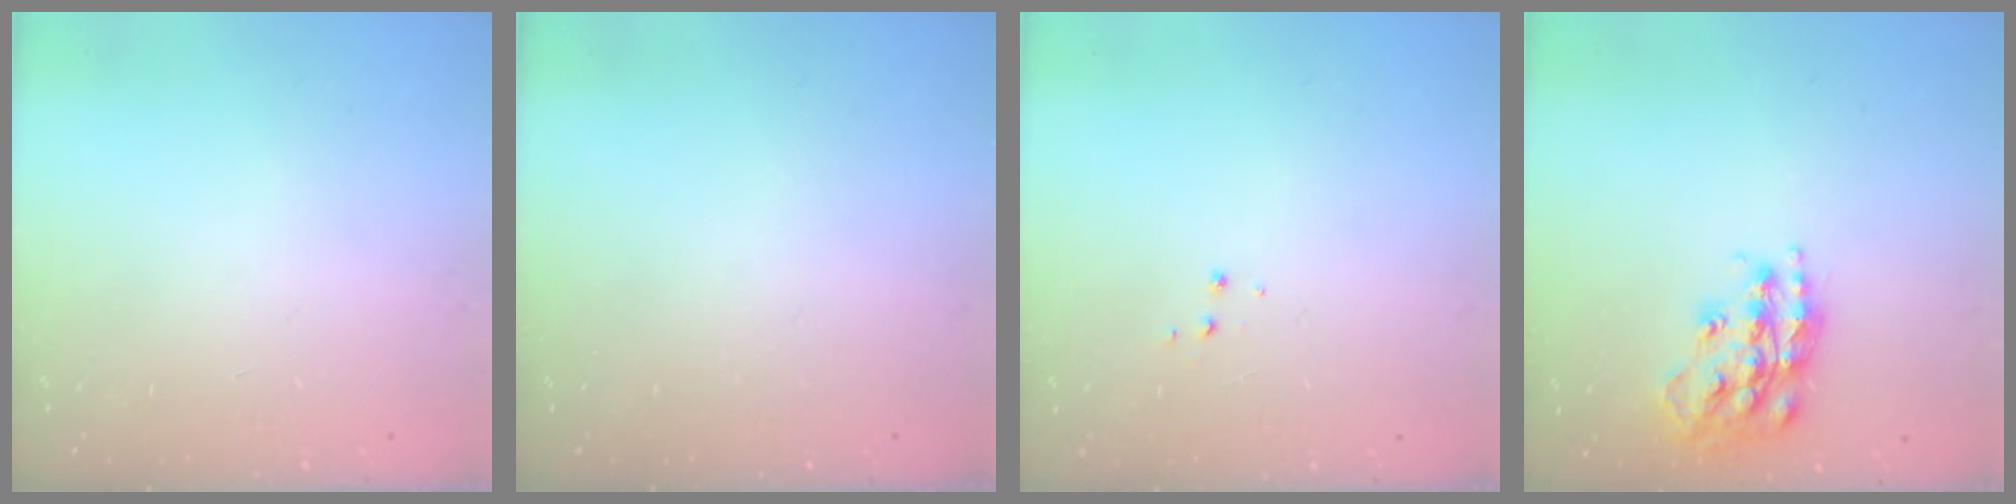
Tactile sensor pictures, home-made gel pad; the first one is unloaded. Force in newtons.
{"total": 0.0}
{"total": 3.9, "press": 3.9, "slide": 0.5}
{"total": 17.5, "press": 17.4, "slide": 1.1}